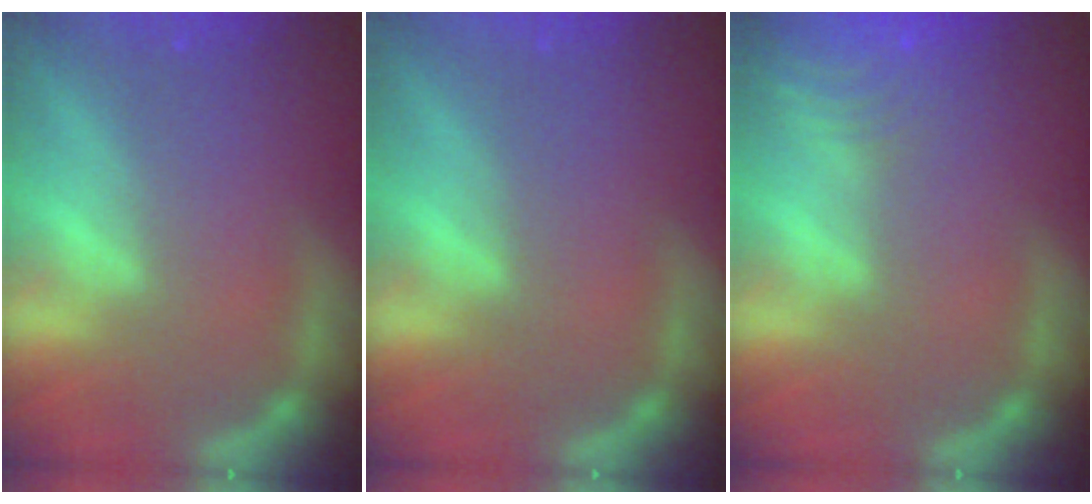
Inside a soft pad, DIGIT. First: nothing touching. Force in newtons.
{"total": 0.0}
{"total": 10.0}